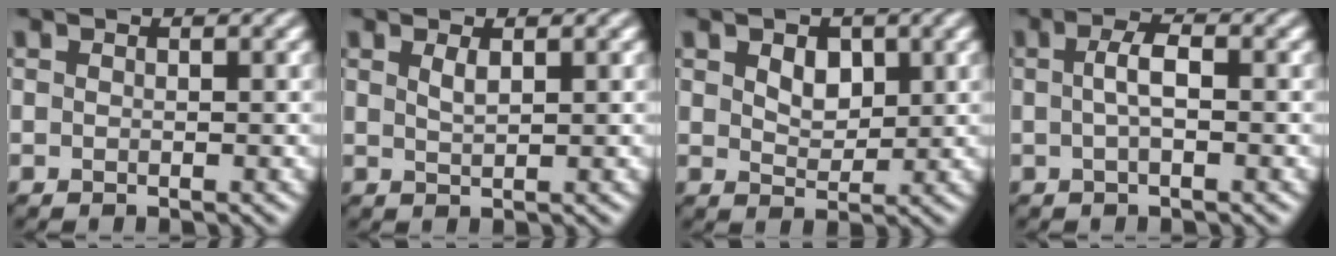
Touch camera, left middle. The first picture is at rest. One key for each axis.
{"total": 1.2, "fx": 0.7, "fy": 0.3, "fz": 0.9, "tx": -0.018, "ty": 0.001, "tz": 0.013}
{"total": 2.6, "fx": 1.0, "fy": 1.7, "fz": 1.6, "tx": -0.031, "ty": -0.002, "tz": 0.017}
{"total": 2.3, "fx": 0.0, "fy": 0.6, "fz": 2.2, "tx": -0.043, "ty": 0.005, "tz": -0.001}